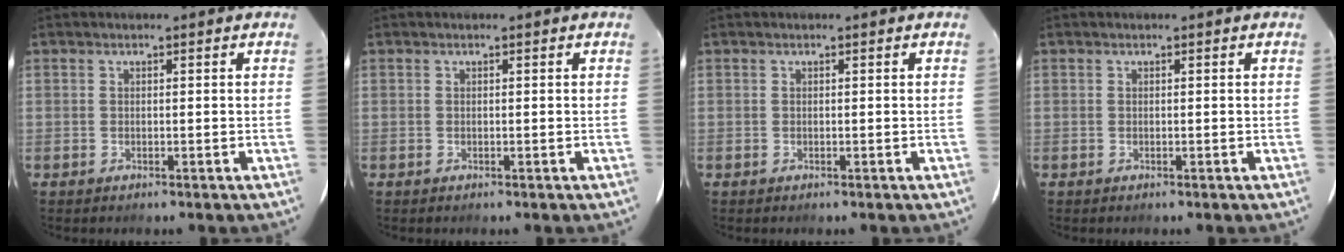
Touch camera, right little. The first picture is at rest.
{"total": 0.0}
{"total": 0.0}
{"total": 0.0}